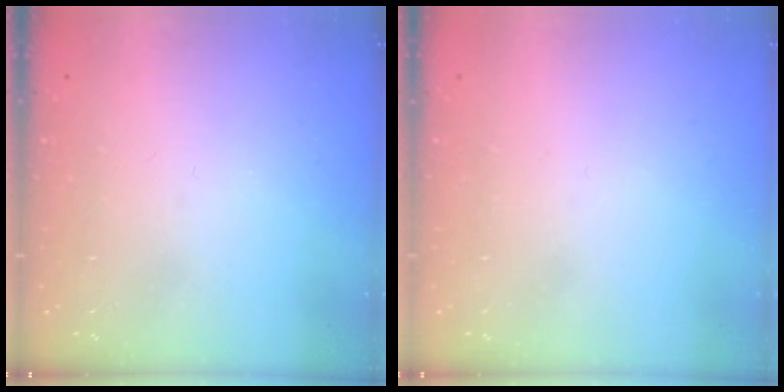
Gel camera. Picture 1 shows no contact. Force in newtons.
{"total": 1.8, "press": 1.7, "slide": 0.1}